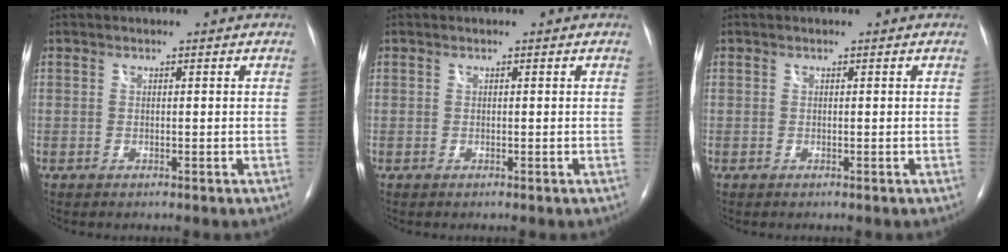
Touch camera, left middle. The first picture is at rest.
{"total": 0.0}
{"total": 0.0}